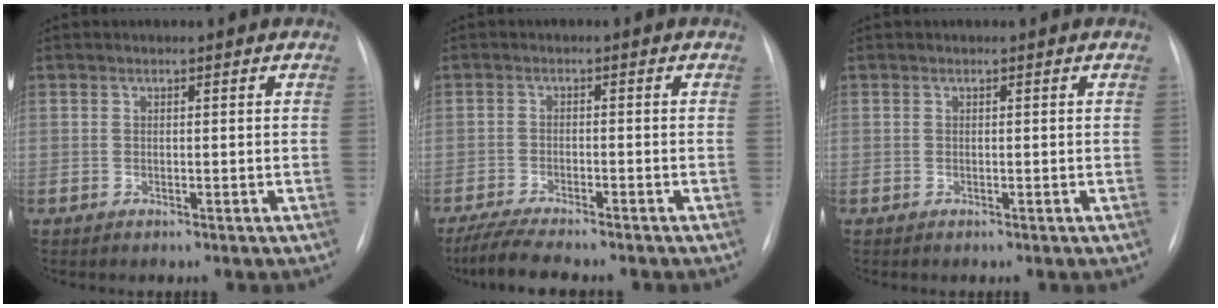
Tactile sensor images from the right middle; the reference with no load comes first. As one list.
[{"total": 8.0, "force": [-6.8, 0.8, 4.2], "torque": [-0.071, -0.020, -0.112]}, {"total": 0.0}]